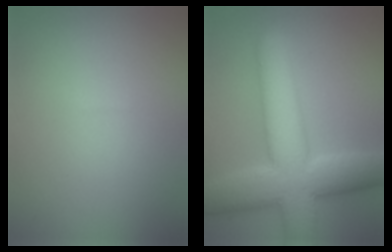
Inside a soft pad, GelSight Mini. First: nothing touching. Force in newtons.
{"total": 10.5, "press": 10.5, "slide": 0.5}